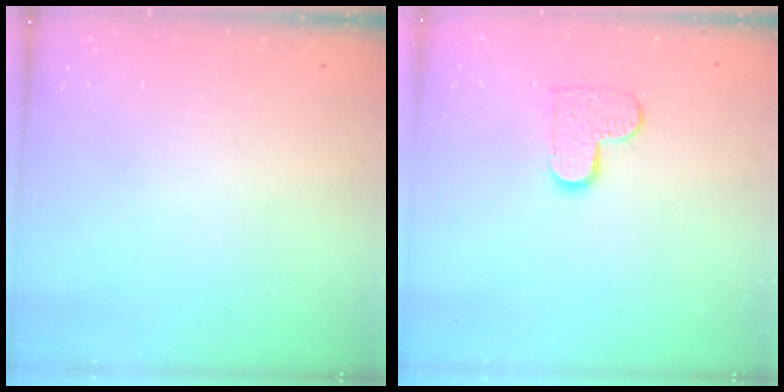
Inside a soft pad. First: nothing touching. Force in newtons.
{"total": 8.3, "press": 8.2, "slide": 0.5}